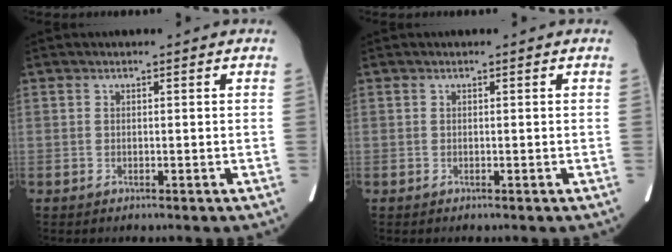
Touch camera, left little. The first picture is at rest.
{"total": 0.0}